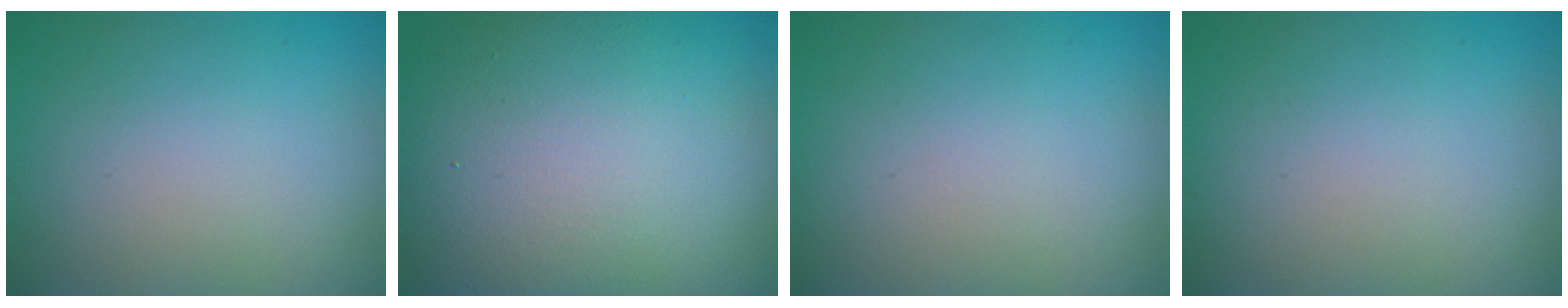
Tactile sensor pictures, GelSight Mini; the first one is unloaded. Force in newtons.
{"total": 16.5, "press": 16.4, "slide": 1.1}
{"total": 0.0}
{"total": 0.0}